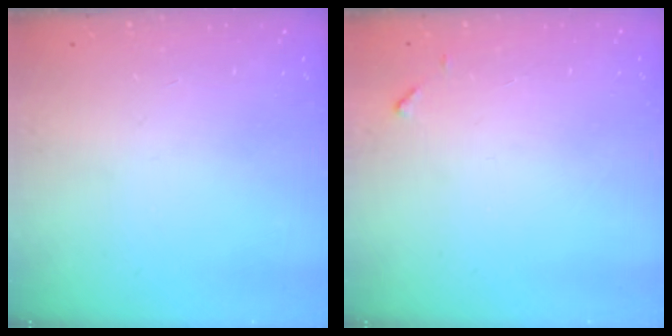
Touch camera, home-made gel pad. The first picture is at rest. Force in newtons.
{"total": 4.6, "press": 4.6, "slide": 0.3}